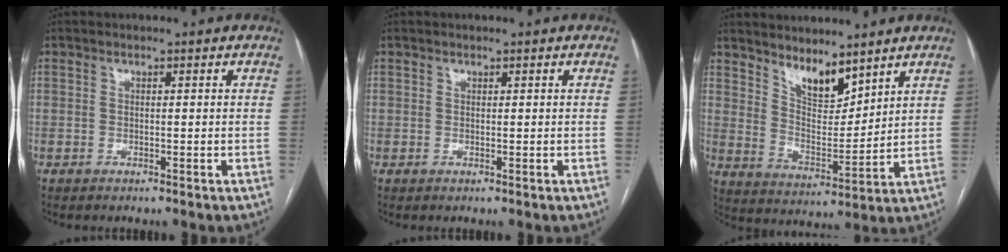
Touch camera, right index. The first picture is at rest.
{"total": 0.0}
{"total": 7.7, "force": [6.2, 2.4, 3.9], "torque": [-0.073, -0.007, 0.128]}